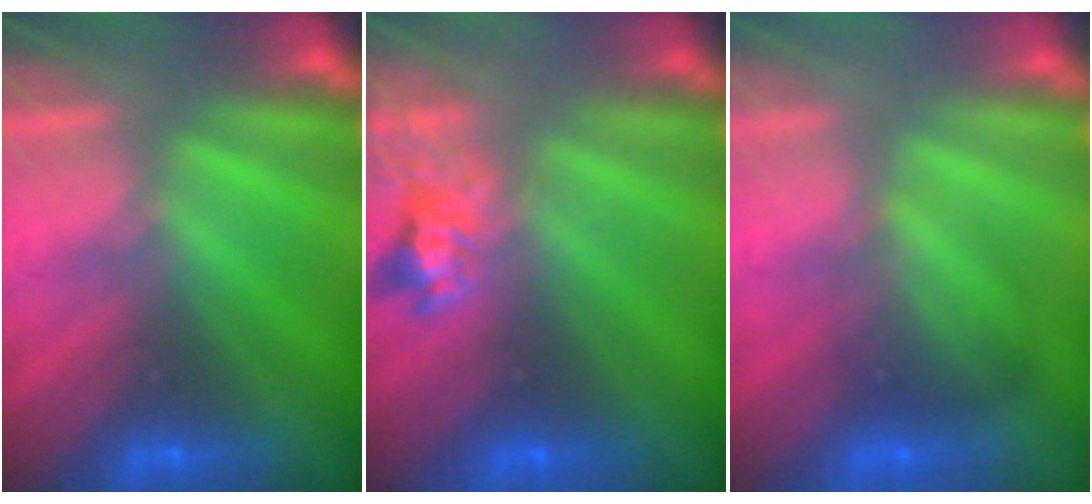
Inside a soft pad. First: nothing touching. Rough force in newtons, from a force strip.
{"total": 2.4}
{"total": 1.8}